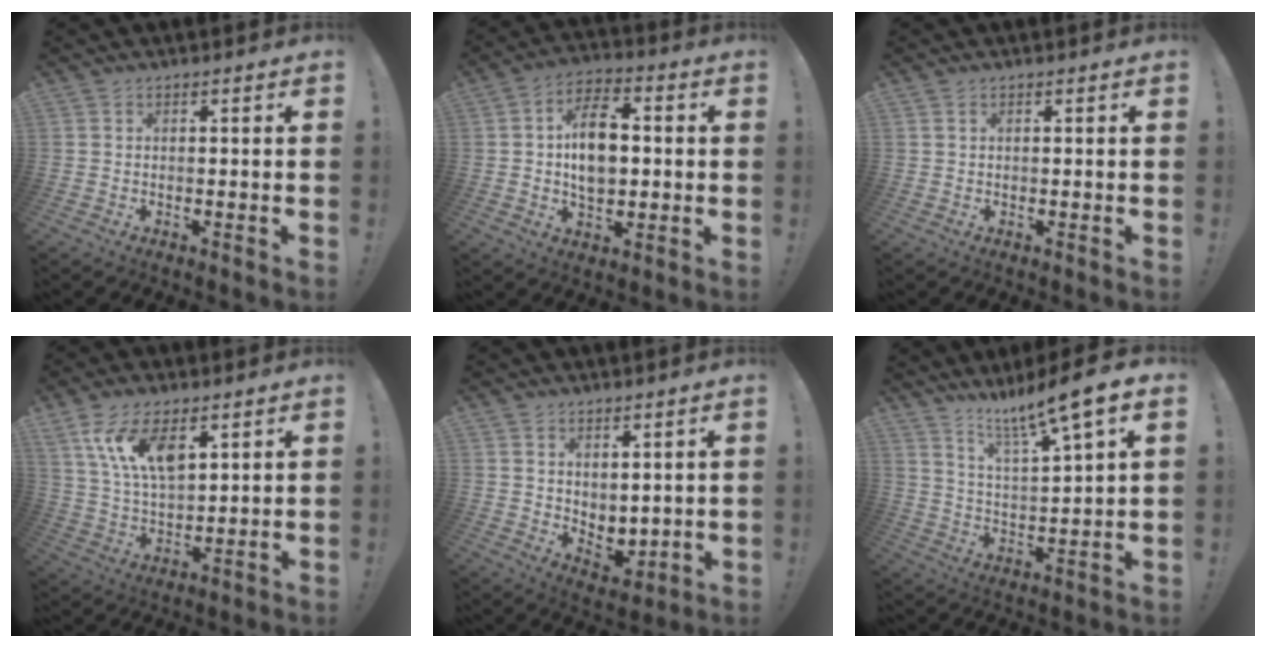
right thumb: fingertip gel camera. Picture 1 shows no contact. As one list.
[{"total": 12.6, "force": [0.0, 8.6, 9.3], "torque": [-0.151, 0.008, -0.002]}, {"total": 0.6, "force": [0.4, 0.3, 0.3], "torque": [-0.014, 0.004, 0.010]}, {"total": 12.5, "force": [7.0, 6.1, 8.4], "torque": [-0.160, -0.026, 0.130]}, {"total": 4.8, "force": [2.9, 3.5, 1.7], "torque": [-0.007, -0.033, 0.057]}, {"total": 12.0, "force": [9.5, 0.1, 7.3], "torque": [-0.134, -0.068, 0.149]}]